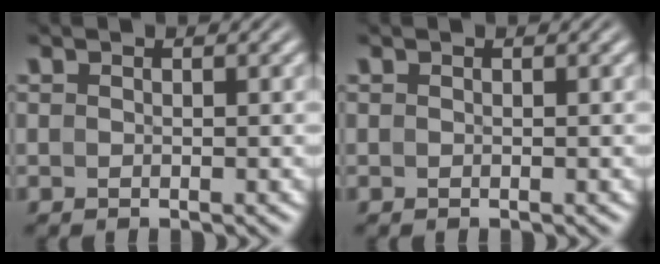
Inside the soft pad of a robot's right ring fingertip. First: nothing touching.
{"total": 0.0}